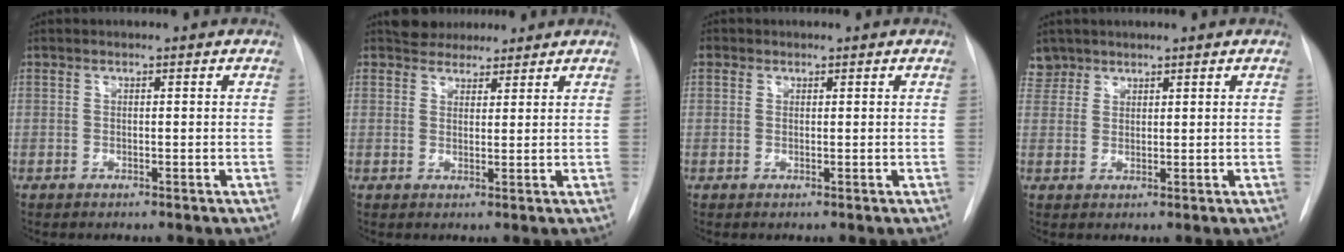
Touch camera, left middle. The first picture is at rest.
{"total": 4.2, "force": [3.7, 1.8, 0.7], "torque": [-0.008, 0.012, 0.059]}
{"total": 1.0, "force": [0.5, 0.9, 0.1], "torque": [0.007, 0.004, 0.004]}
{"total": 2.8, "force": [2.3, 1.5, -0.5], "torque": [0.012, 0.006, 0.044]}